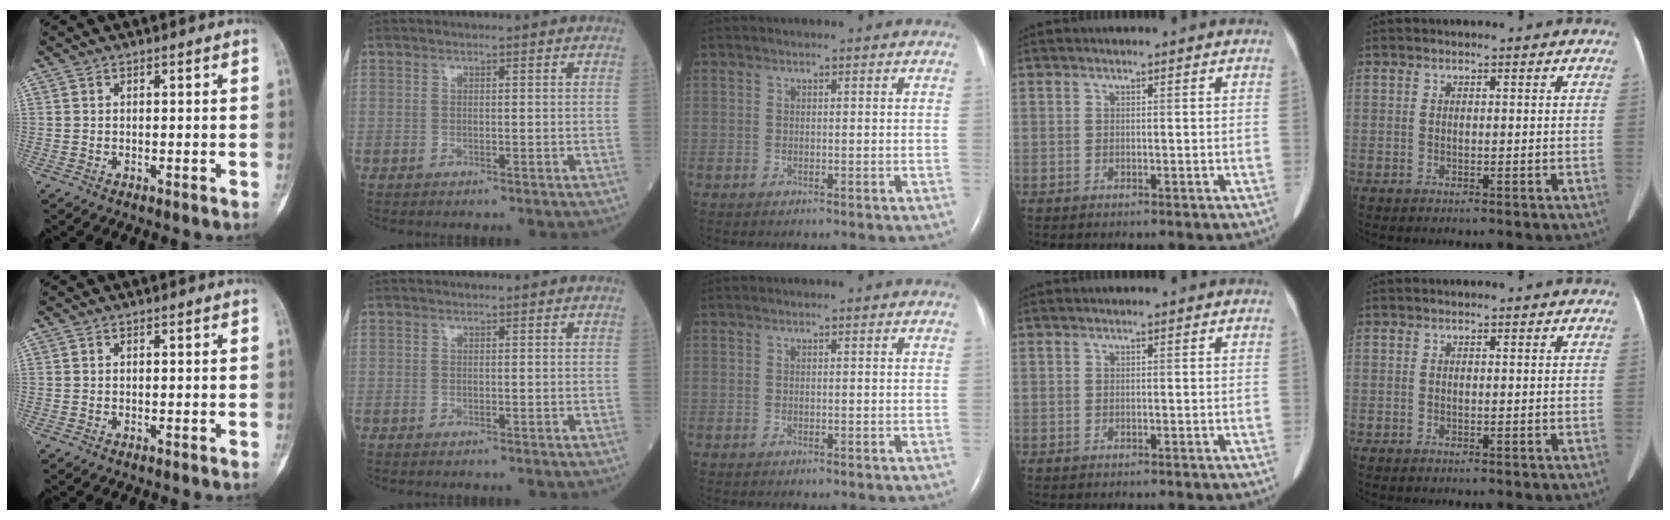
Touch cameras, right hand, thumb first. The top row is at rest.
{}